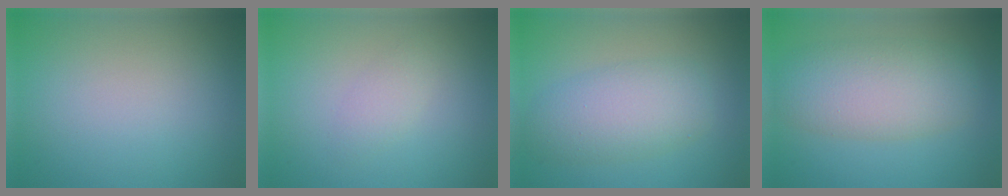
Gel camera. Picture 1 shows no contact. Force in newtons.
{"total": 1.4, "press": 1.4, "slide": 0.1}
{"total": 4.4, "press": 4.4, "slide": 0.0}
{"total": 6.4, "press": 6.4, "slide": 0.2}